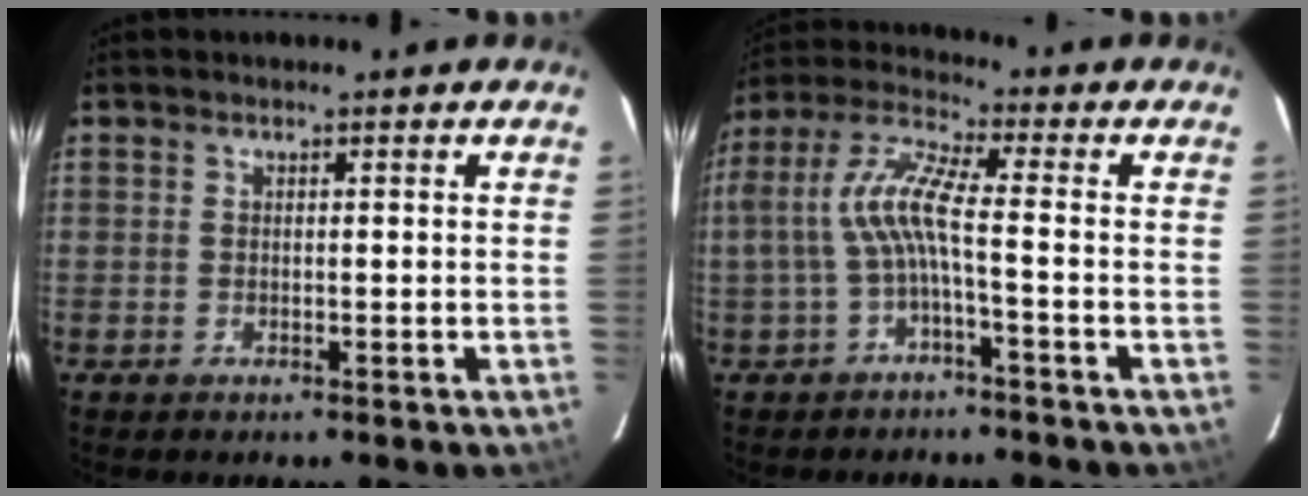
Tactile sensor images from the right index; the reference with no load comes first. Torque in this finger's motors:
{"motor_torque": [1.18, -0.27, 0.64, 0.18]}